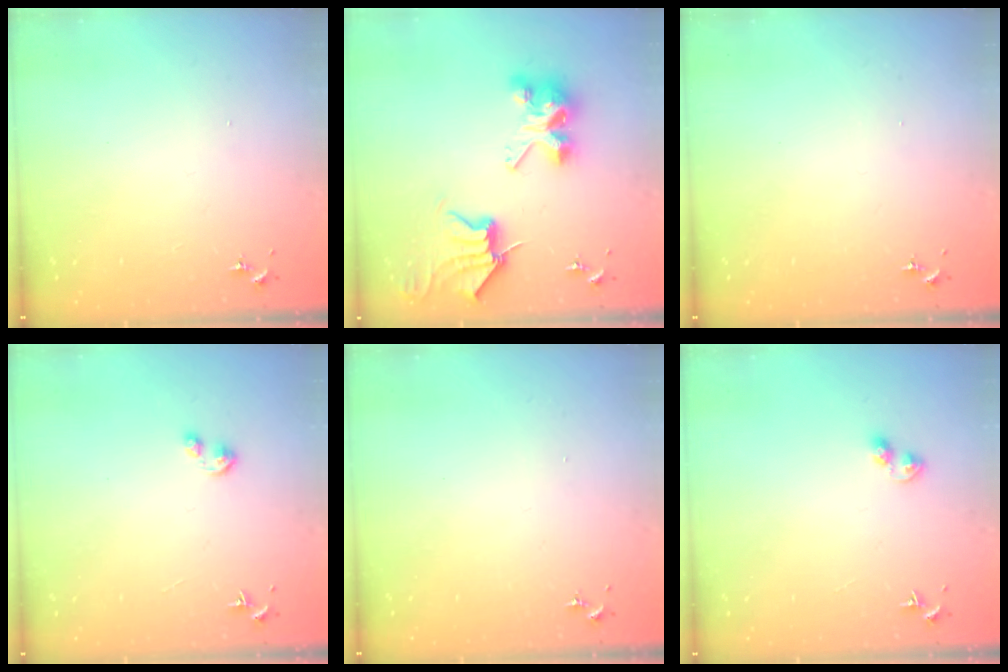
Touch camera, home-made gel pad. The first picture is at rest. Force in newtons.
{"total": 9.7, "press": 9.6, "slide": 1.1}
{"total": 0.0}
{"total": 2.9, "press": 2.9, "slide": 0.5}
{"total": 0.0}
{"total": 3.7, "press": 3.7, "slide": 0.4}